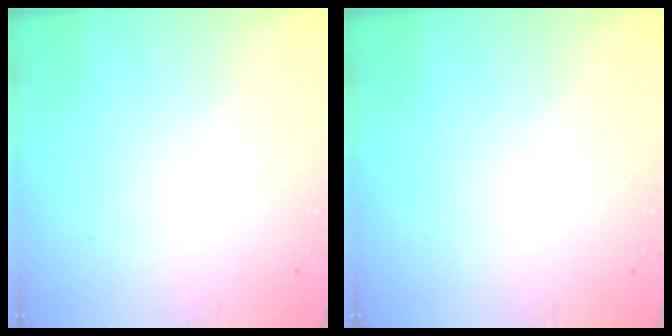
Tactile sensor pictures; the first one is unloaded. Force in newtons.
{"total": 0.0}